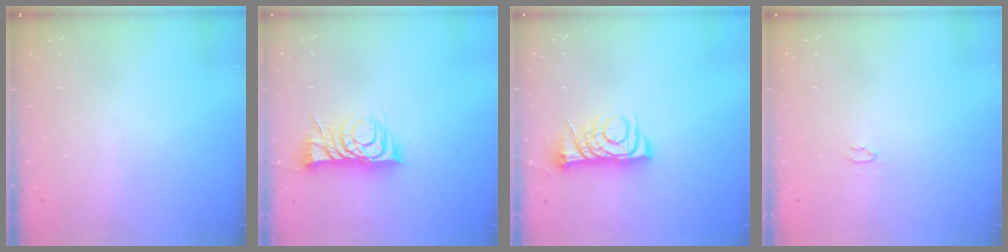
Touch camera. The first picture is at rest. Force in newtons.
{"total": 9.2, "press": 9.2, "slide": 0.3}
{"total": 7.6, "press": 7.5, "slide": 0.9}
{"total": 2.0, "press": 2.0, "slide": 0.3}